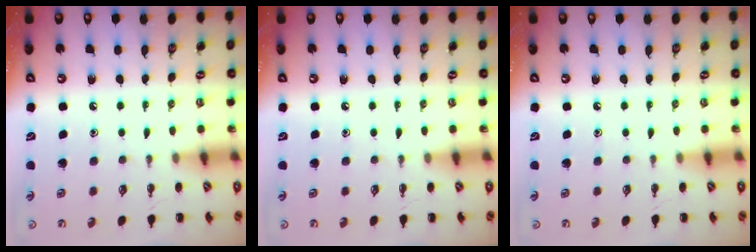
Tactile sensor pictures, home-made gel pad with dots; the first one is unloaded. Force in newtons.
{"total": 0.0}
{"total": 0.0}